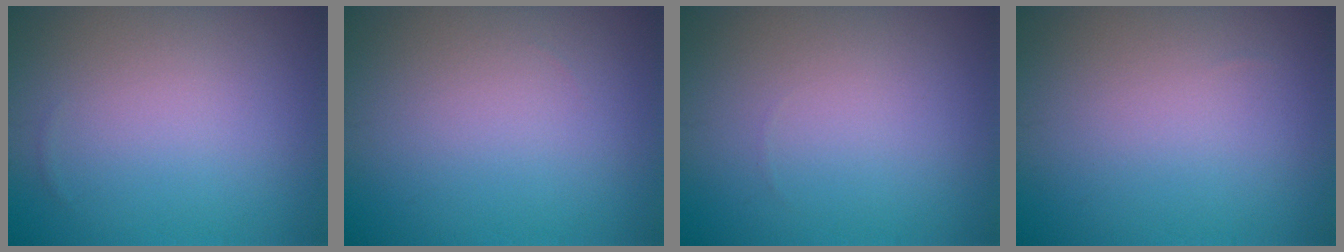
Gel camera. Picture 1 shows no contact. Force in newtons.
{"total": 0.0}
{"total": 0.0}
{"total": 0.0}